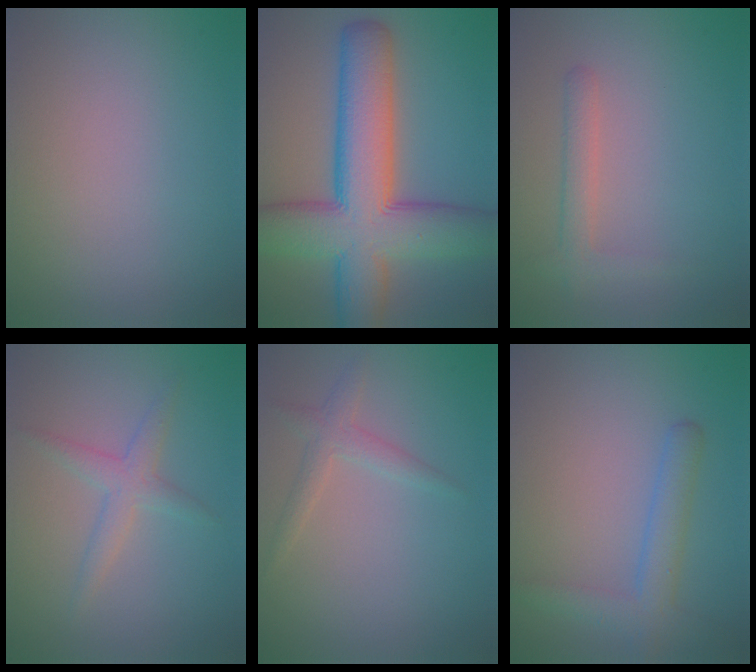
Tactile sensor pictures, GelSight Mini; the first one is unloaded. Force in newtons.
{"total": 11.6, "press": 11.6, "slide": 0.6}
{"total": 1.8, "press": 1.8, "slide": 0.1}
{"total": 2.1, "press": 2.1, "slide": 0.1}
{"total": 1.8, "press": 1.8, "slide": 0.1}
{"total": 3.0, "press": 3.0, "slide": 0.2}